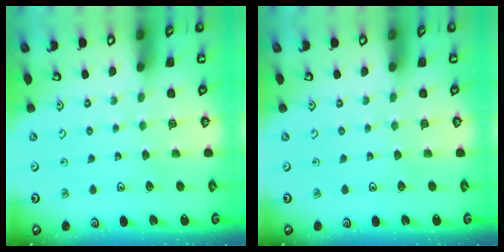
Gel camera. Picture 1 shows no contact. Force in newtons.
{"total": 0.0}